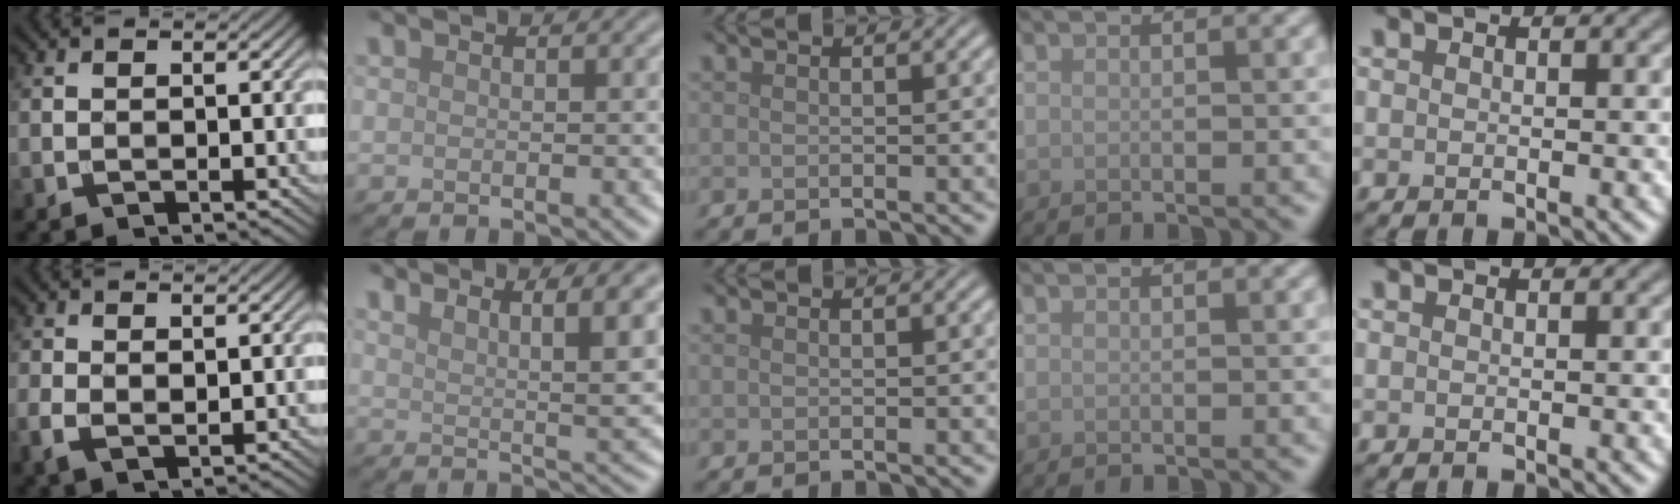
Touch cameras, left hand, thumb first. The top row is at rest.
{"thumb": {"total": 2.6, "force": [0.4, 1.3, 2.2], "torque": [-0.050, -0.003, 0.009]}, "index": {"total": 5.7, "force": [3.6, 1.5, 4.2], "torque": [-0.040, 0.003, 0.056]}}